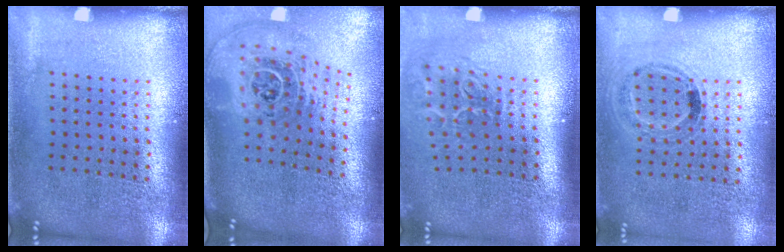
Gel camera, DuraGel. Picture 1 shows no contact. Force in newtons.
{"total": 2.9, "press": 2.0, "slide": 2.1}
{"total": 2.0, "press": 1.3, "slide": 1.5}
{"total": 1.1, "press": 0.8, "slide": 0.7}